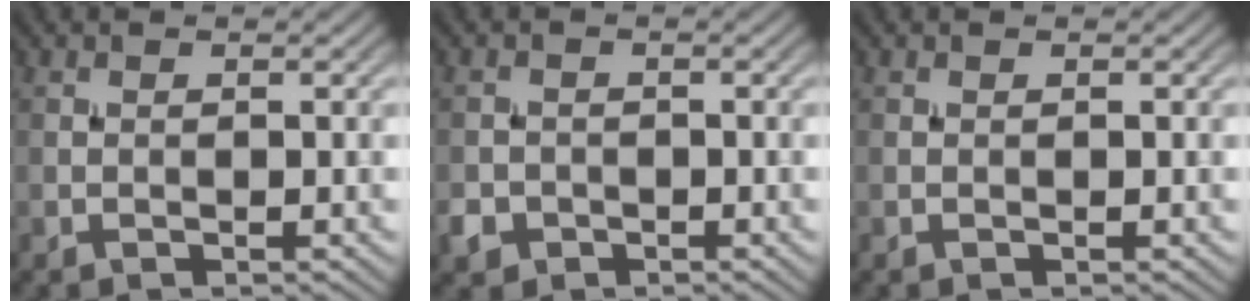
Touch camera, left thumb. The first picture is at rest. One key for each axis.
{"total": 2.1, "fx": -1.1, "fy": 1.7, "fz": 0.6, "tx": -0.012, "ty": -0.005, "tz": -0.024}
{"total": 0.0}